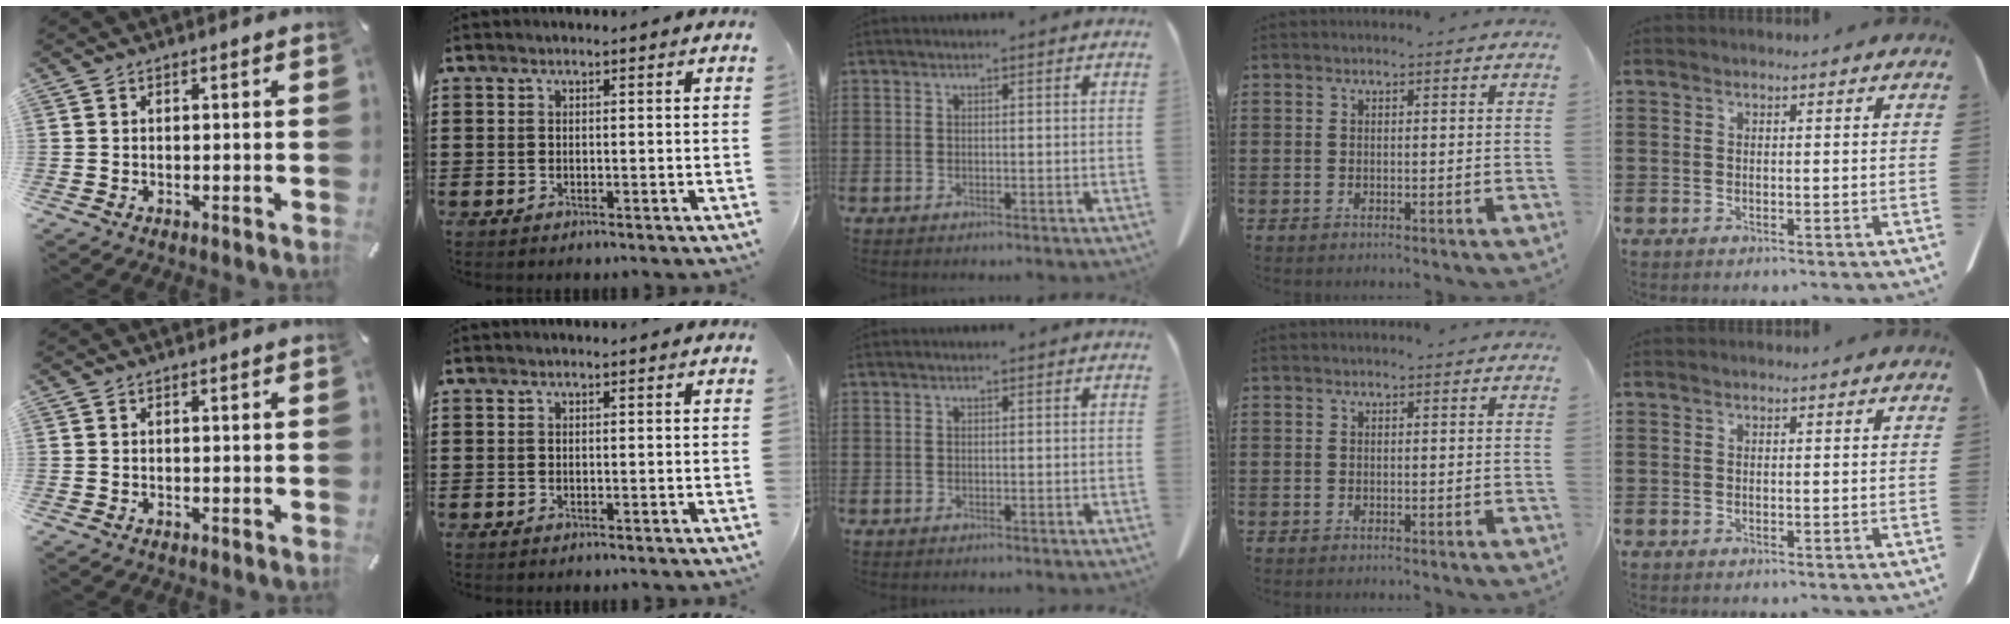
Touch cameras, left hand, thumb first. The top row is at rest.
{}